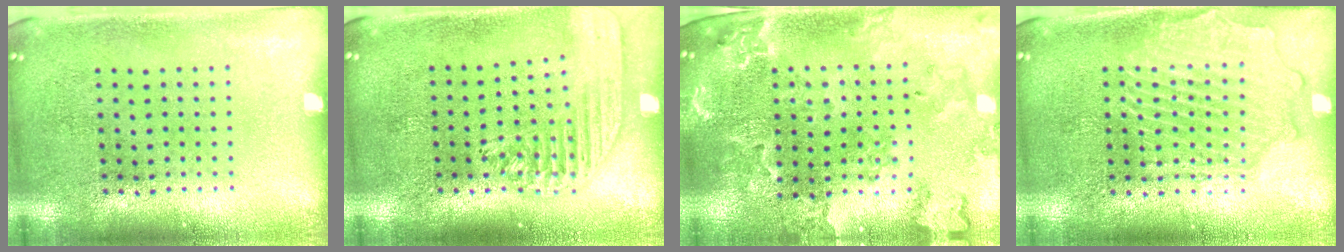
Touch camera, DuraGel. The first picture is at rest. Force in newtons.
{"total": 1.7, "press": 1.6, "slide": 0.6}
{"total": 1.7, "press": 1.7, "slide": 0.3}
{"total": 2.9, "press": 2.9, "slide": 0.3}